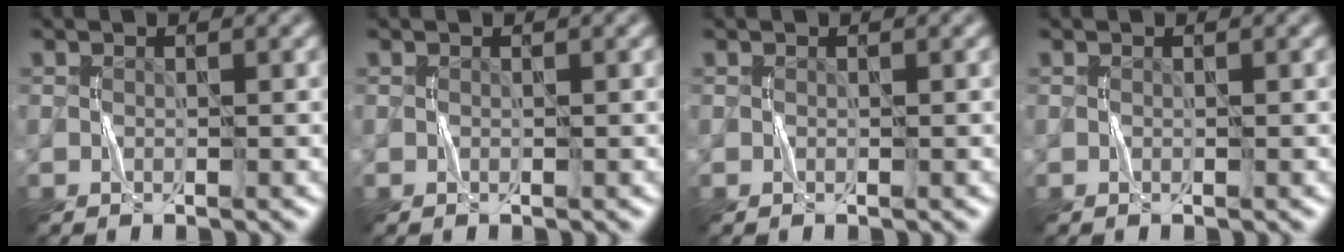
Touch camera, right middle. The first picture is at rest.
{"total": 0.0}
{"total": 0.0}
{"total": 0.0}